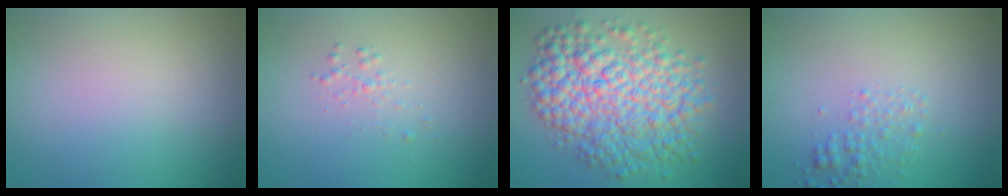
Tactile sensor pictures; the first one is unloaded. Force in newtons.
{"total": 0.9, "press": 0.9, "slide": 0.0}
{"total": 9.9, "press": 9.9, "slide": 0.1}
{"total": 1.8, "press": 1.8, "slide": 0.1}